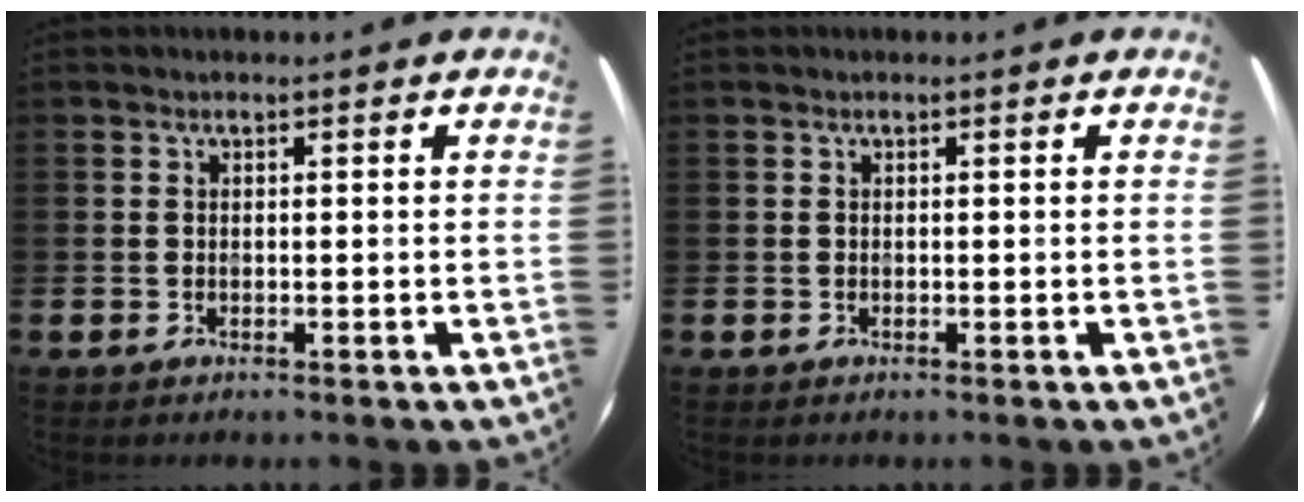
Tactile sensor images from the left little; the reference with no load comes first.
{"total": 0.0}